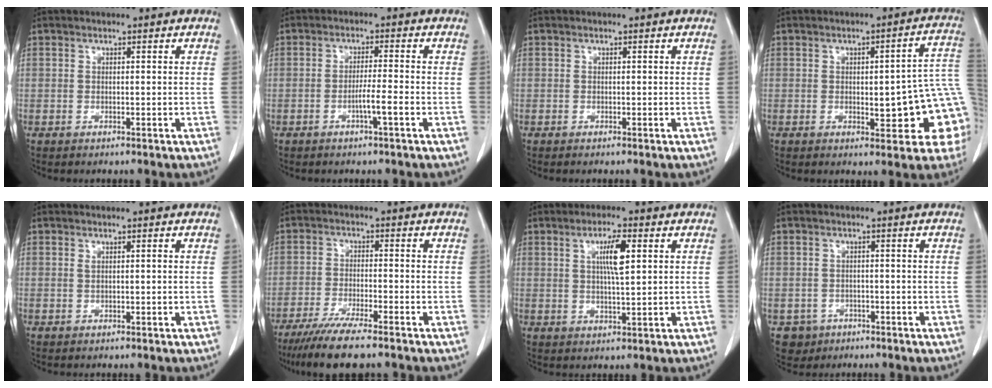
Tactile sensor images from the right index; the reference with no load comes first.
{"total": 3.4, "force": [-1.4, -0.5, 3.0], "torque": [-0.049, -0.001, -0.026]}
{"total": 0.0}
{"total": 13.3, "force": [-2.0, 3.7, 12.7], "torque": [-0.112, 0.025, -0.013]}
{"total": 0.7, "force": [0.2, 0.1, 0.6], "torque": [-0.012, 0.004, 0.006]}
{"total": 8.7, "force": [-7.0, 0.2, 5.3], "torque": [-0.086, -0.023, -0.118]}
{"total": 5.5, "force": [1.6, 0.6, 5.2], "torque": [-0.093, -0.001, 0.029]}
{"total": 3.6, "force": [-1.6, 3.2, 0.0], "torque": [-0.001, 0.010, -0.023]}